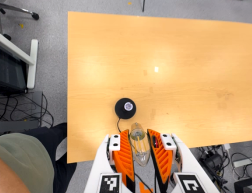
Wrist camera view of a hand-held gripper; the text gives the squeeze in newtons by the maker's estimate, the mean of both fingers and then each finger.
{"total": 21.3, "left": 23.5, "right": 19.2}